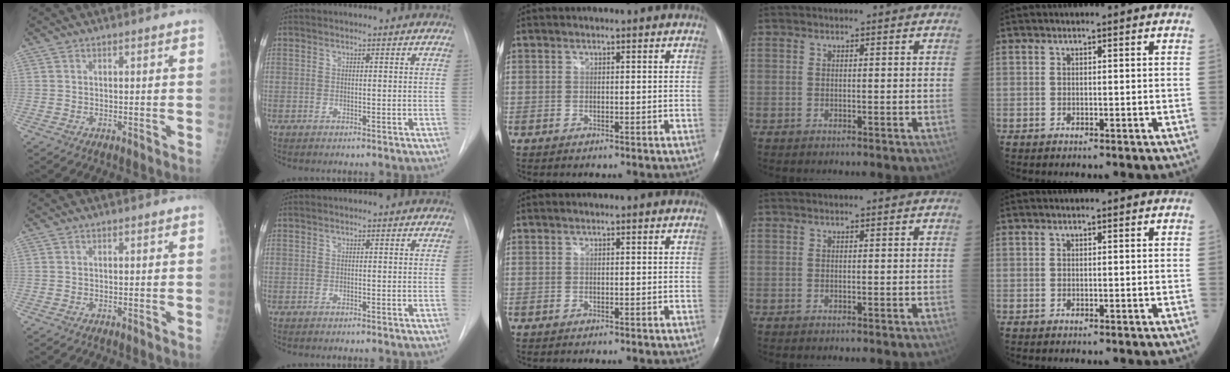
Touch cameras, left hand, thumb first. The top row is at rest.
{}